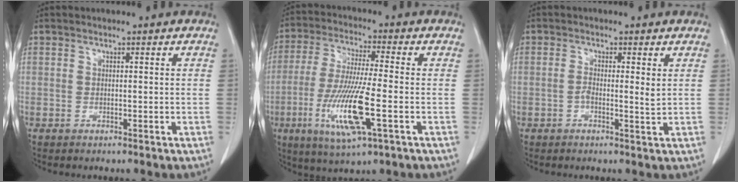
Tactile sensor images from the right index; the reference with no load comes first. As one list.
[{"total": 13.3, "force": [-4.1, 1.0, 12.6], "torque": [-0.258, -0.022, -0.074]}, {"total": 2.5, "force": [0.0, 0.4, 2.4], "torque": [-0.039, 0.000, 0.001]}]